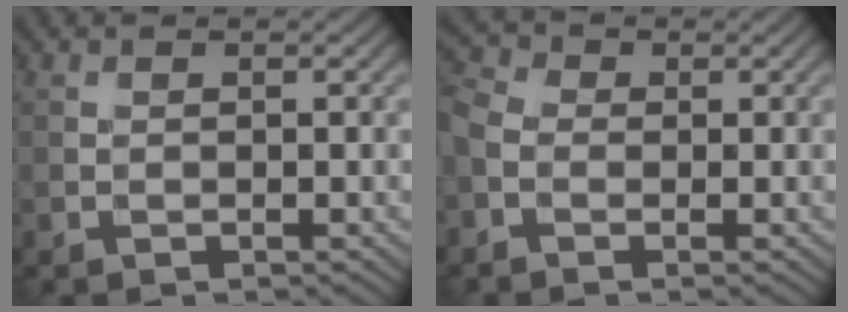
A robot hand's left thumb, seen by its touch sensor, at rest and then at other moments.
{"total": 4.4, "force": [-1.2, 3.0, 3.0], "torque": [-0.075, 0.000, -0.036]}